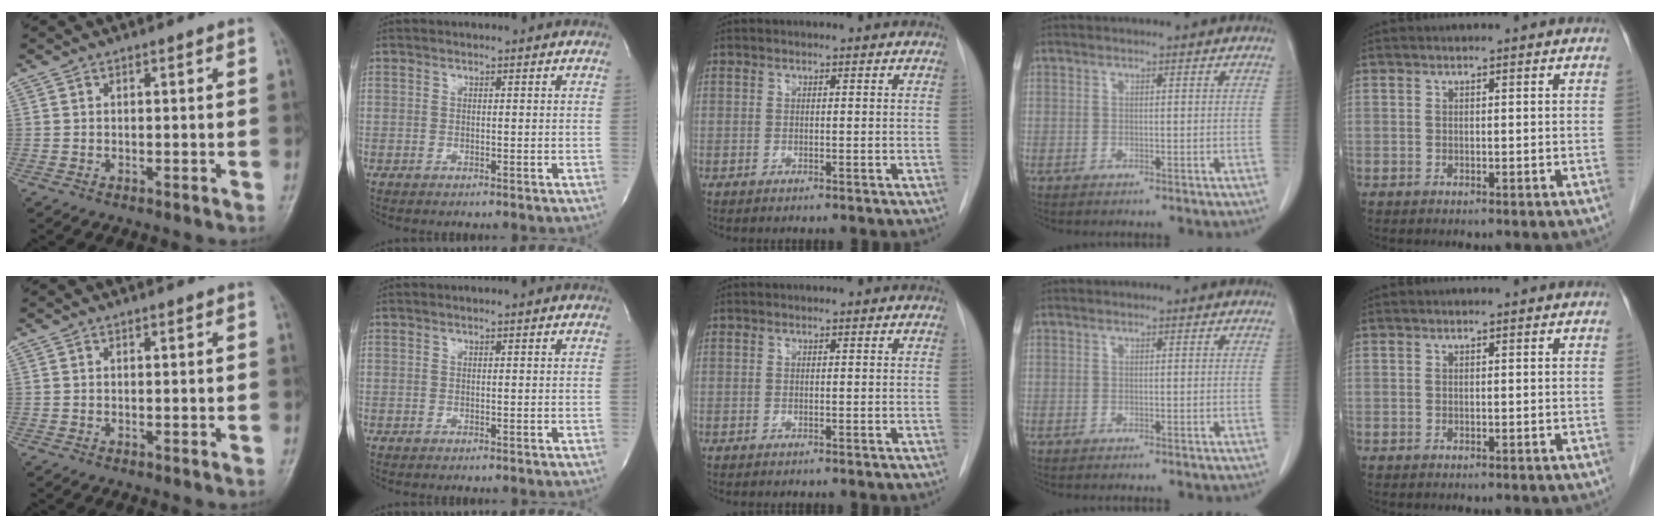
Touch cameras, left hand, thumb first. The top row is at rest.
{}